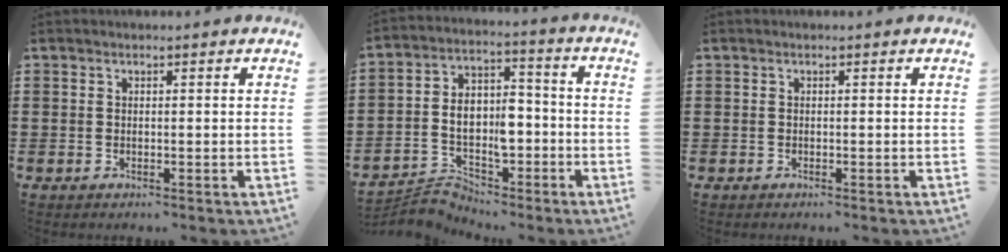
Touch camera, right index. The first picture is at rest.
{"total": 8.2, "force": [-3.1, 5.9, 4.7], "torque": [-0.102, 0.026, -0.057]}
{"total": 0.0}